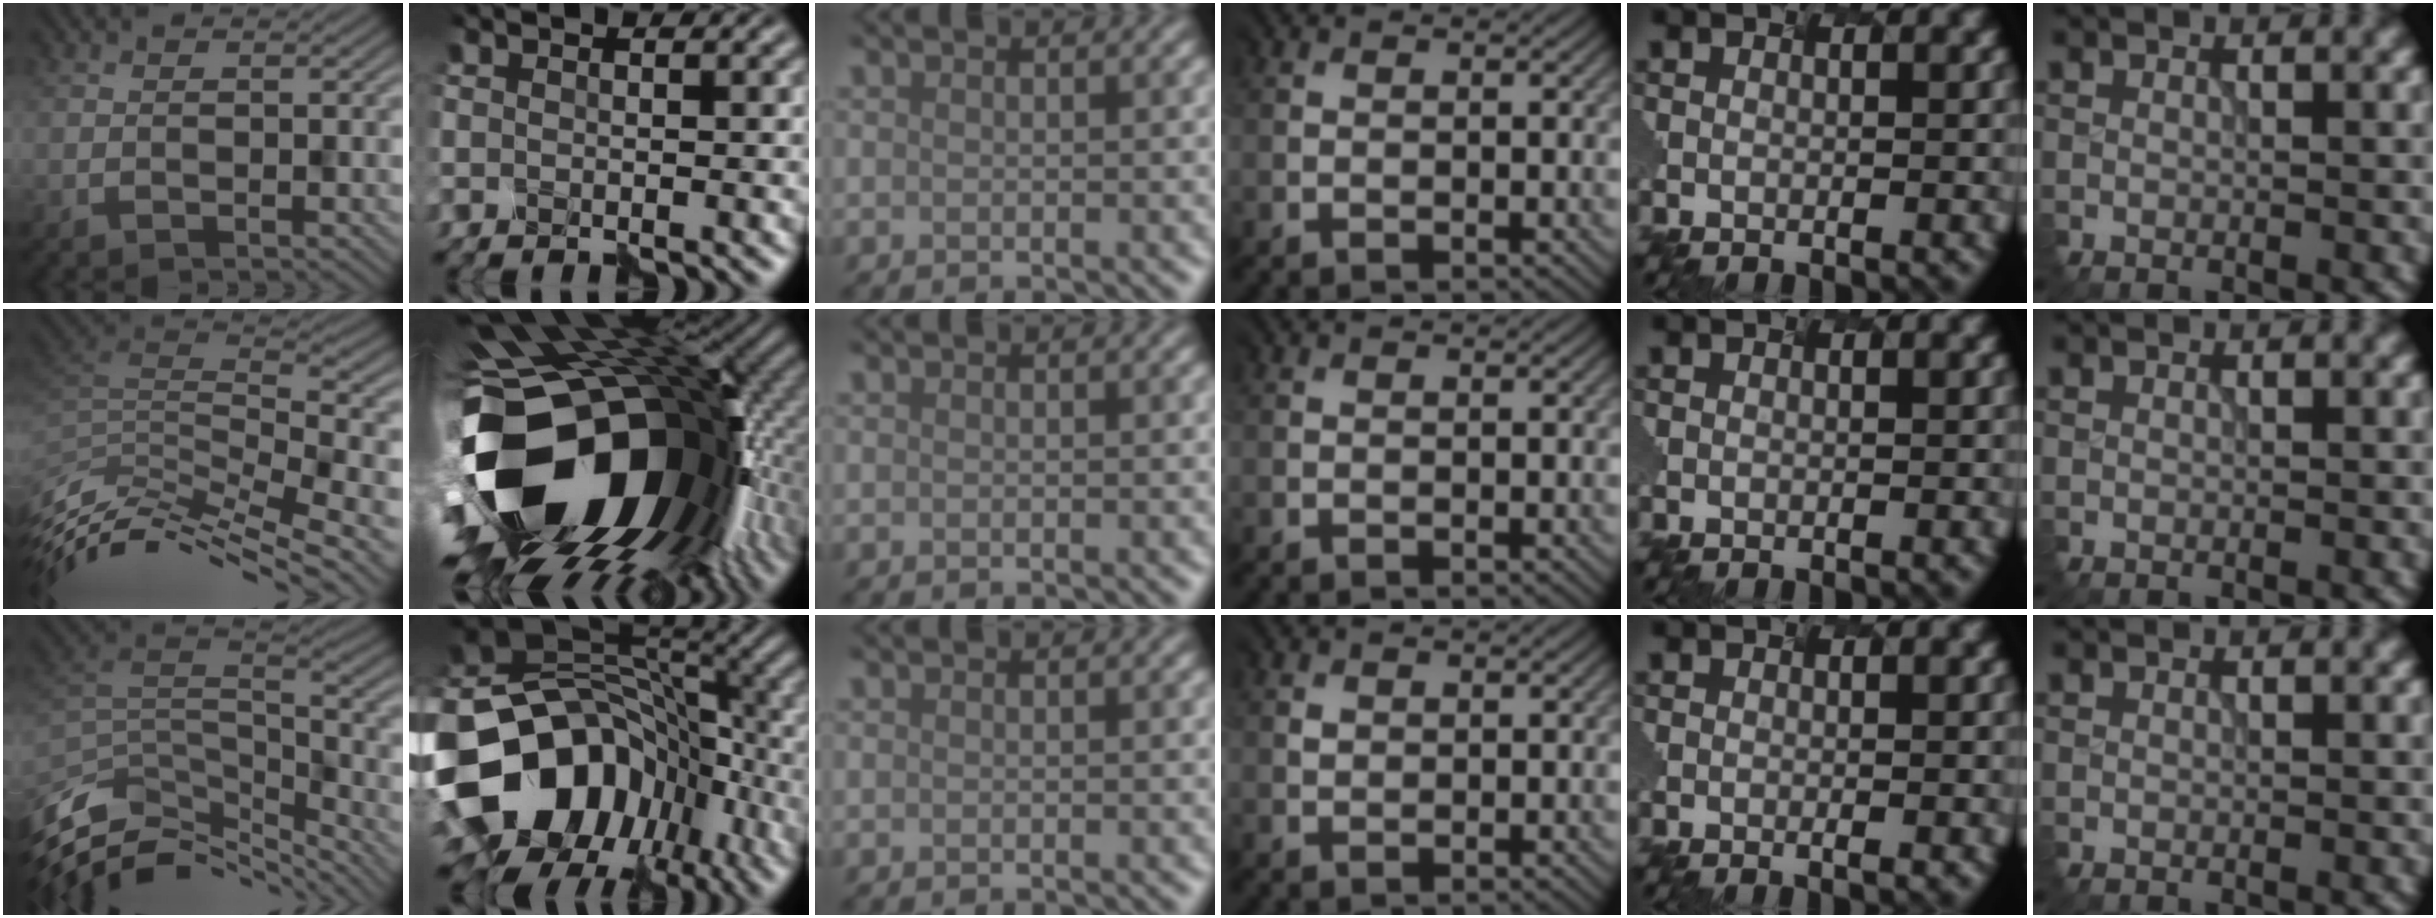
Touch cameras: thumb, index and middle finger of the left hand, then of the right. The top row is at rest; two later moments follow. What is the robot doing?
{"motion": "disassemble", "object": "puzzle pieces"}